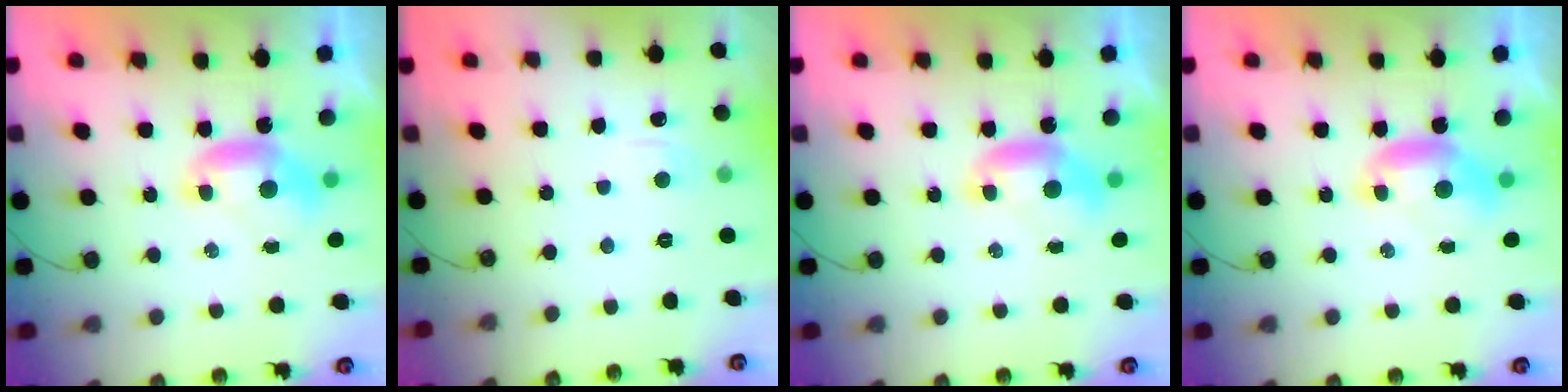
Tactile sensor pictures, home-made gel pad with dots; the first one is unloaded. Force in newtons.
{"total": 1.5, "press": 1.3, "slide": 0.7}
{"total": 0.0}
{"total": 0.0}